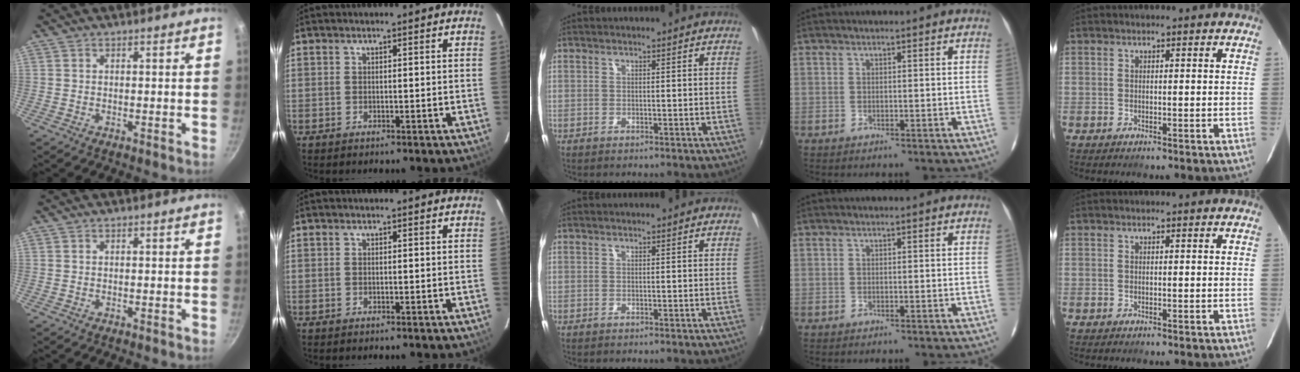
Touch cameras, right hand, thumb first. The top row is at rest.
{}